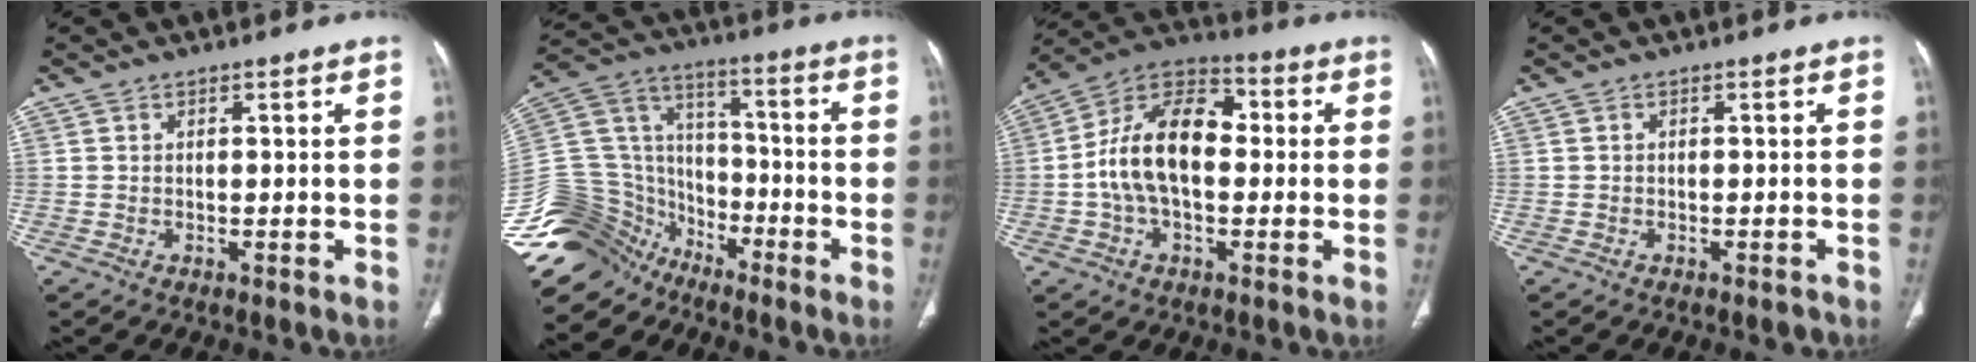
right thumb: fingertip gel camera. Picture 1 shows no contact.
{"total": 20.9, "force": [-15.7, 13.2, 4.3], "torque": [-0.103, 0.100, -0.279]}
{"total": 15.4, "force": [-0.2, 9.2, 12.4], "torque": [-0.211, 0.040, -0.014]}
{"total": 1.0, "force": [-0.9, 0.3, 0.4], "torque": [-0.007, 0.004, -0.009]}